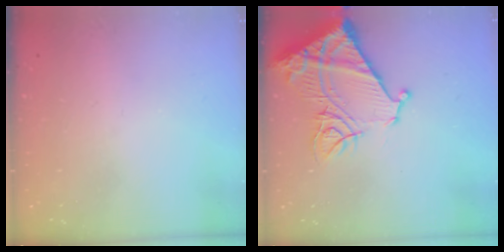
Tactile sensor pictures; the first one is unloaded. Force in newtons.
{"total": 17.0, "press": 16.8, "slide": 2.0}